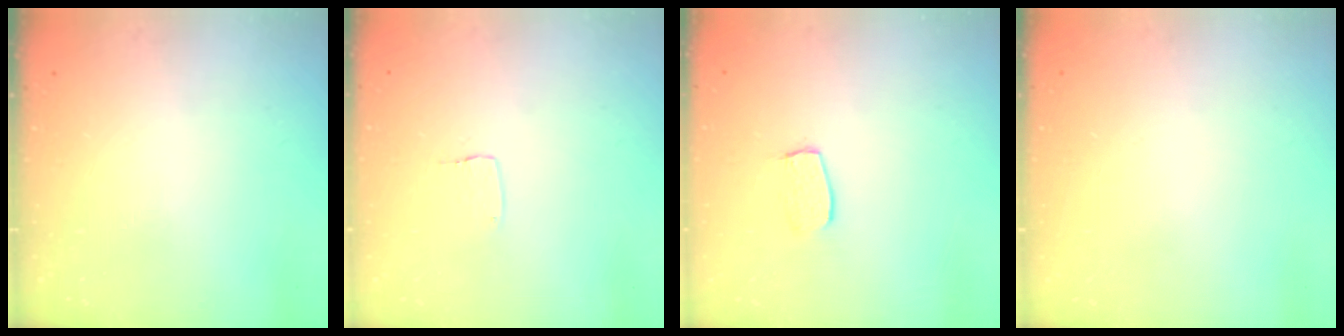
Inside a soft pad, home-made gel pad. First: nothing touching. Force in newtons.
{"total": 3.8, "press": 3.8, "slide": 0.1}
{"total": 5.9, "press": 5.9, "slide": 0.3}
{"total": 0.0}